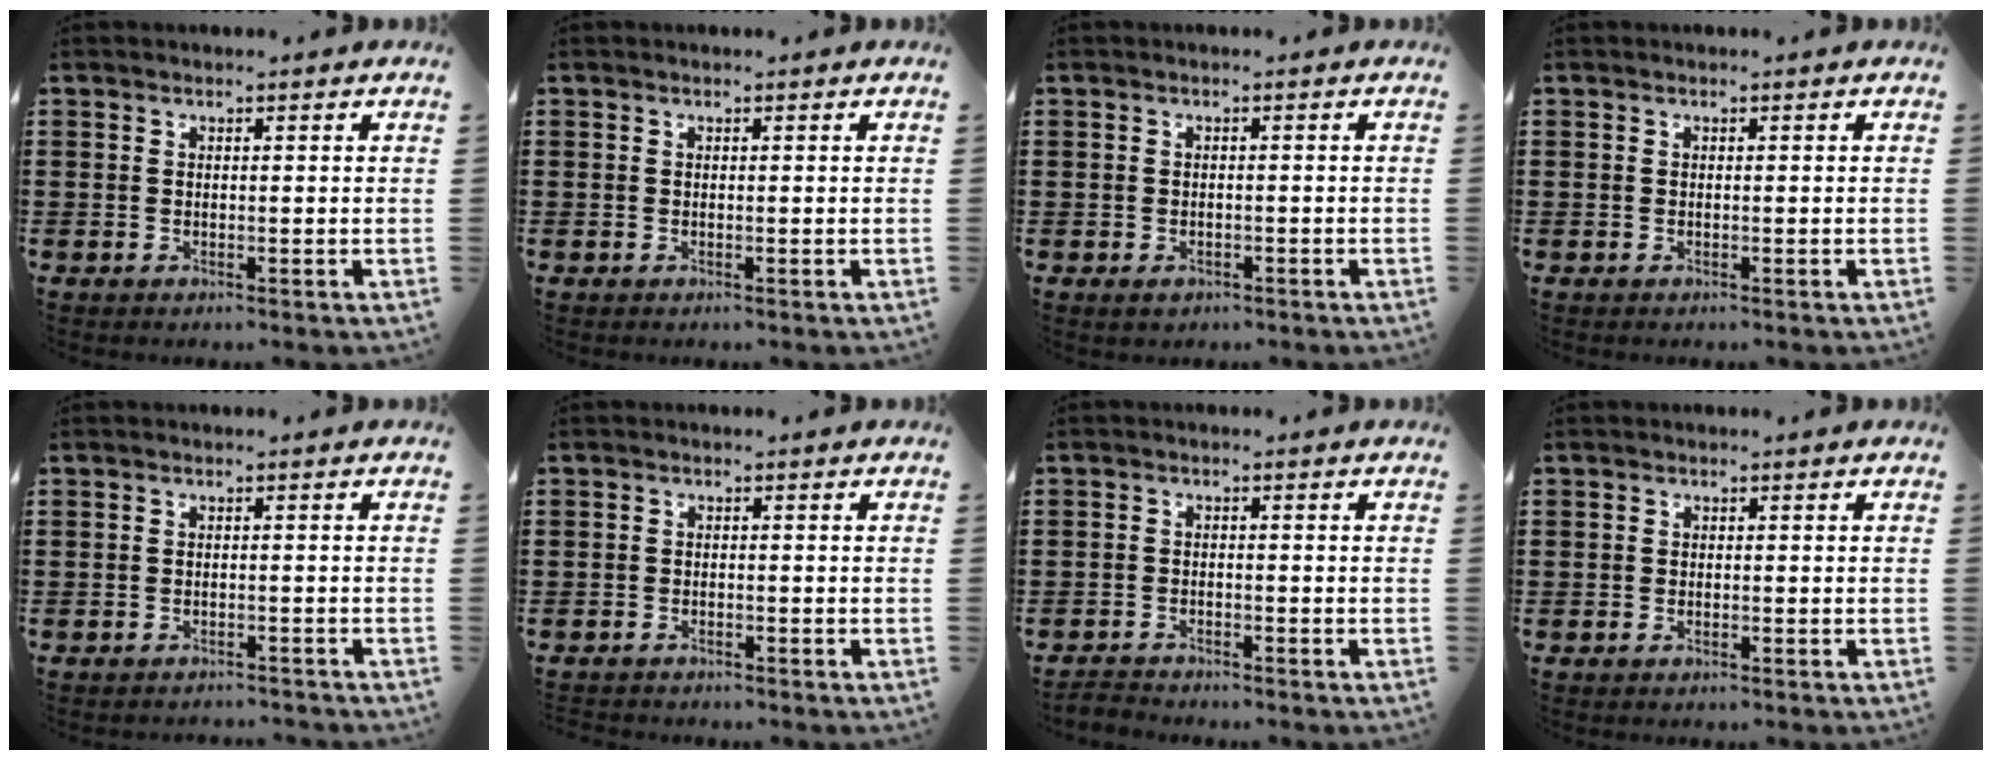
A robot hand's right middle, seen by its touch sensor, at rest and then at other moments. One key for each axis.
{"total": 0.0}
{"total": 1.0, "fx": -0.6, "fy": 0.7, "fz": 0.1, "tx": -0.004, "ty": 0.000, "tz": -0.014}
{"total": 0.0}
{"total": 1.2, "fx": -1.2, "fy": 0.0, "fz": 0.0, "tx": -0.004, "ty": 0.000, "tz": -0.024}
{"total": 1.4, "fx": -1.4, "fy": 0.4, "fz": -0.2, "tx": -0.001, "ty": 0.002, "tz": -0.031}
{"total": 2.3, "fx": -2.2, "fy": 0.5, "fz": -0.1, "tx": -0.004, "ty": 0.000, "tz": -0.048}
{"total": 0.7, "fx": -0.5, "fy": 0.4, "fz": 0.0, "tx": -0.001, "ty": 0.001, "tz": -0.011}